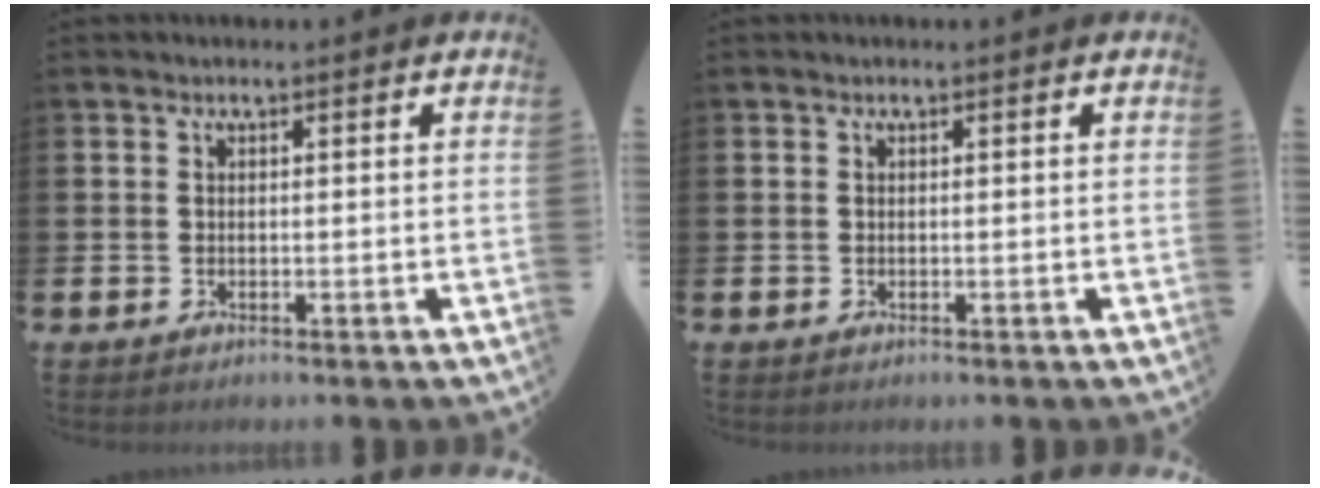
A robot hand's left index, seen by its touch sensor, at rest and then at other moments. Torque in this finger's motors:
{"motor_torque": [0.00, 0.00, 0.00, 0.00]}